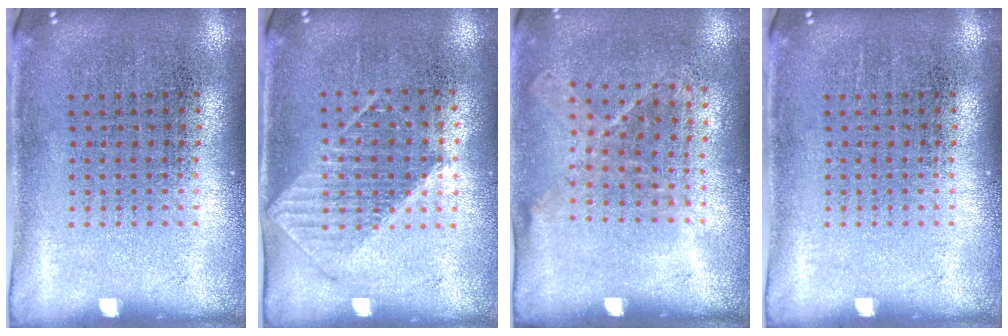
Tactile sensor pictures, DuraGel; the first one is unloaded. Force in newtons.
{"total": 1.0, "press": 0.9, "slide": 0.3}
{"total": 1.1, "press": 0.9, "slide": 0.7}
{"total": 0.0}